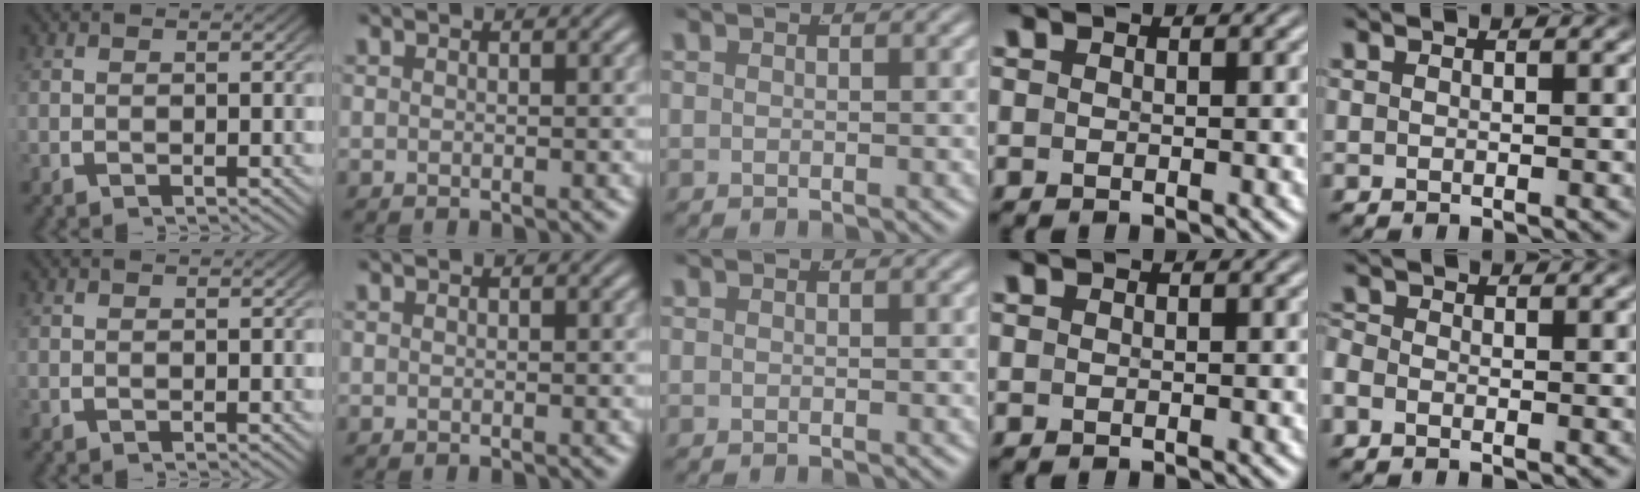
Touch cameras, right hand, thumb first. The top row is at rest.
{"little": {"total": 1.5, "force": [-0.8, 1.2, 0.6], "torque": [-0.021, -0.008, -0.016]}}